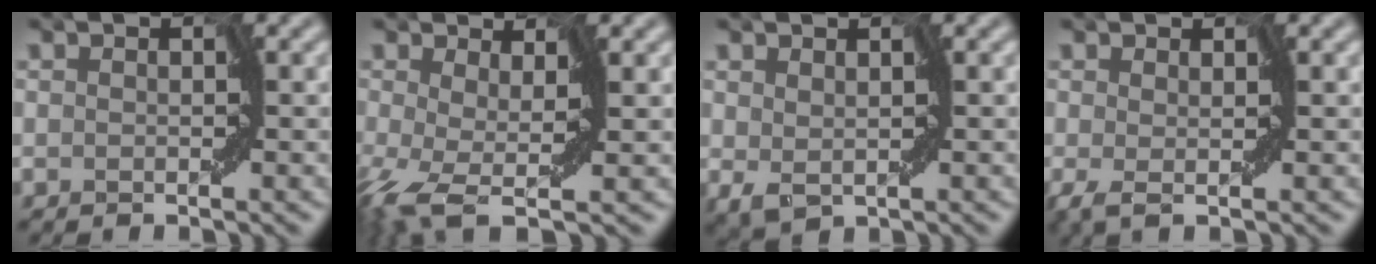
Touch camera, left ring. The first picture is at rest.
{"total": 5.4, "force": [-2.0, 2.0, 4.6], "torque": [-0.109, -0.016, -0.053]}
{"total": 2.5, "force": [-0.1, 1.8, 1.7], "torque": [-0.037, -0.011, -0.004]}
{"total": 2.0, "force": [-0.5, 0.6, 1.8], "torque": [-0.044, -0.003, -0.016]}